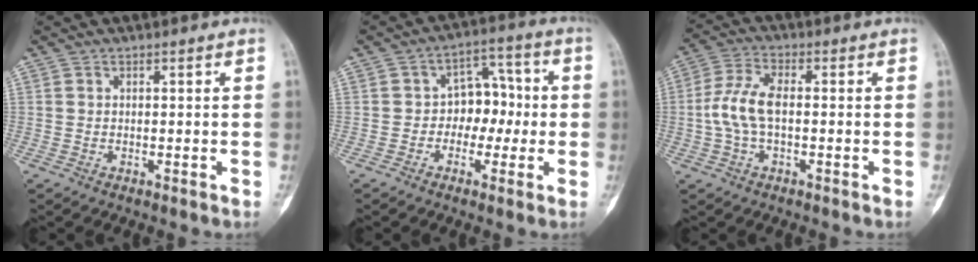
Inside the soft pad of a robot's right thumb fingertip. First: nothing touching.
{"total": 8.2, "force": [-0.9, 6.1, 5.4], "torque": [-0.030, 0.034, -0.027]}
{"total": 7.7, "force": [-0.5, 3.7, 6.7], "torque": [-0.158, 0.022, -0.015]}